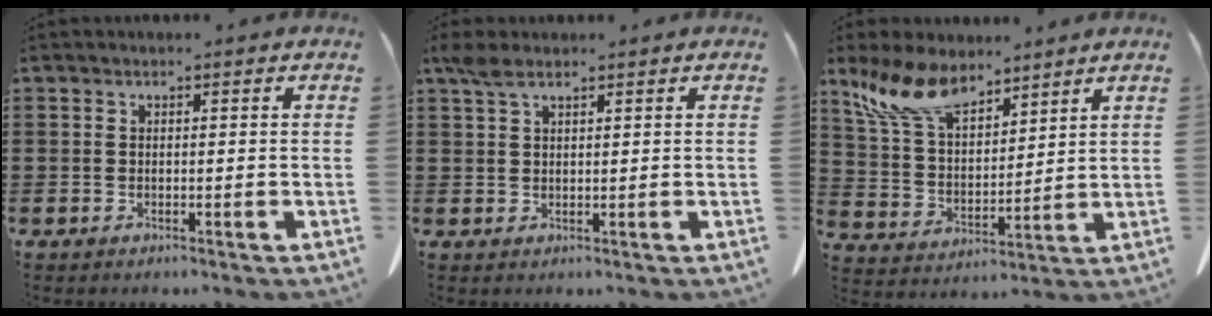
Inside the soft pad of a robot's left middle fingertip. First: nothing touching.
{"total": 2.5, "force": [1.7, 0.9, 1.6], "torque": [-0.038, 0.002, 0.032]}
{"total": 10.9, "force": [8.1, 4.5, 5.8], "torque": [-0.147, -0.017, 0.155]}